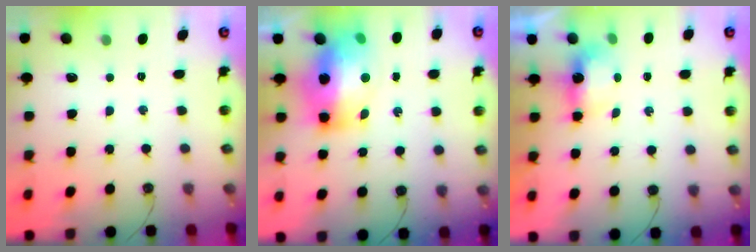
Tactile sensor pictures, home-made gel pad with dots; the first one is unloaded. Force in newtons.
{"total": 17.2, "press": 17.2, "slide": 1.6}
{"total": 5.4, "press": 5.3, "slide": 0.8}